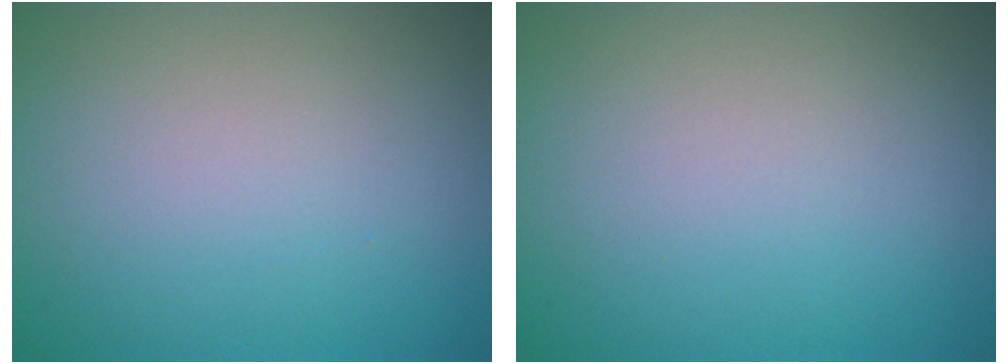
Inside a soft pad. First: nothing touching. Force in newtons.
{"total": 0.0}